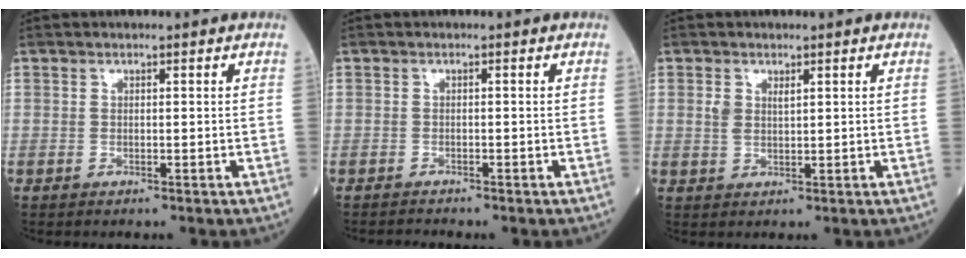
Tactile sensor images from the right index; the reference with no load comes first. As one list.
[{"total": 0.9, "force": [-0.9, -0.1, -0.2], "torque": [-0.001, -0.005, -0.016]}, {"total": 2.4, "force": [1.0, 1.2, 1.8], "torque": [-0.041, 0.005, 0.022]}]